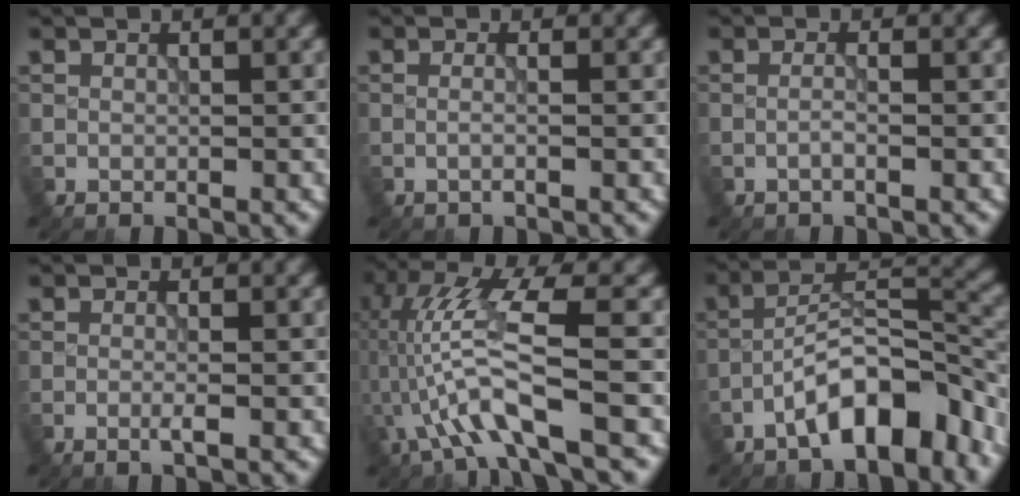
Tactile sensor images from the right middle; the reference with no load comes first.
{"total": 1.7, "force": [0.2, 0.7, 1.5], "torque": [-0.003, -0.005, -0.014]}
{"total": 1.0, "force": [-0.3, 0.1, 0.9], "torque": [-0.013, -0.002, -0.010]}
{"total": 1.2, "force": [-0.4, 0.1, 1.1], "torque": [-0.019, -0.002, -0.012]}
{"total": 8.4, "force": [-2.3, 1.6, 7.9], "torque": [-0.166, 0.012, -0.043]}
{"total": 8.4, "force": [-5.0, 2.8, 6.1], "torque": [-0.091, 0.021, -0.090]}